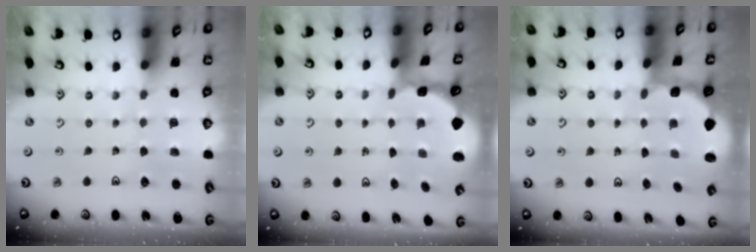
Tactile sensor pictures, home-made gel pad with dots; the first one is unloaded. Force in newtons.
{"total": 1.1, "press": 1.1, "slide": 0.1}
{"total": 1.8, "press": 1.6, "slide": 0.7}